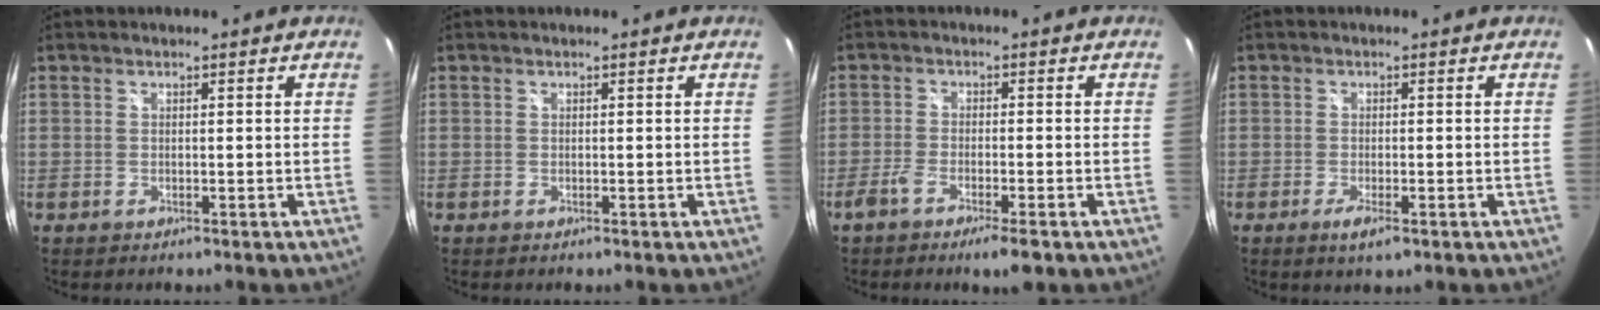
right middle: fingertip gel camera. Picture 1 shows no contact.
{"total": 0.0}
{"total": 4.4, "force": [-3.1, 0.9, 3.0], "torque": [-0.074, -0.007, -0.059]}
{"total": 3.1, "force": [-1.6, 0.7, 2.5], "torque": [-0.052, -0.010, -0.028]}